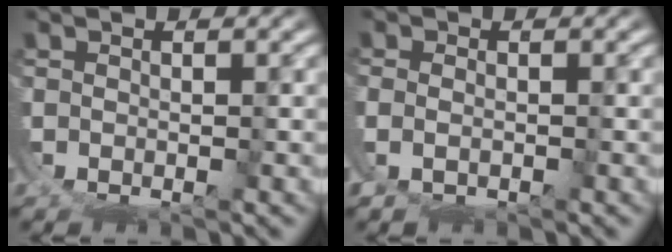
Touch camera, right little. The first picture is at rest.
{"total": 2.9, "force": [-0.7, 2.5, 1.2], "torque": [-0.042, -0.013, -0.006]}